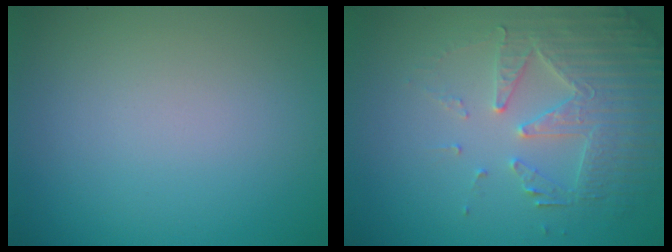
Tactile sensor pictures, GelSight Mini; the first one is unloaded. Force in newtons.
{"total": 5.0, "press": 3.9, "slide": 3.2}